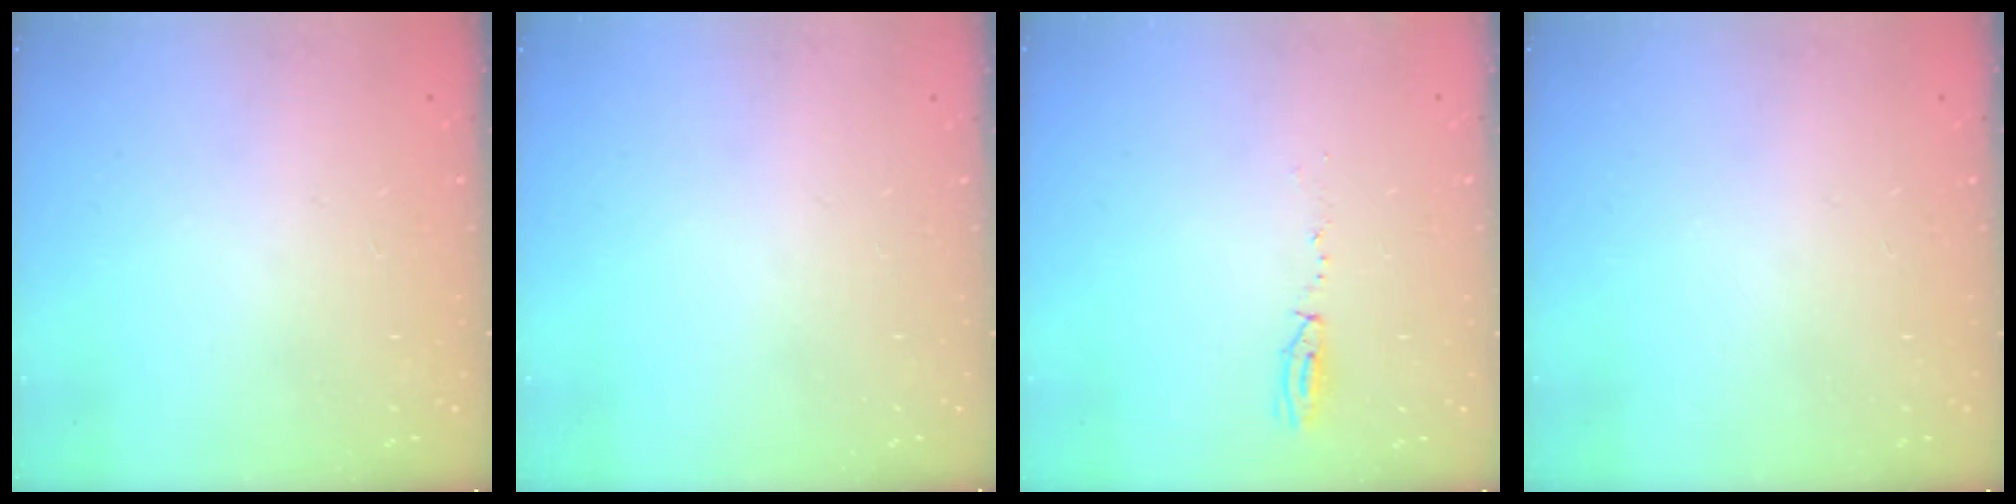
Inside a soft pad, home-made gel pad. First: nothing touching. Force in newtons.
{"total": 0.0}
{"total": 3.9, "press": 3.8, "slide": 0.9}
{"total": 0.0}